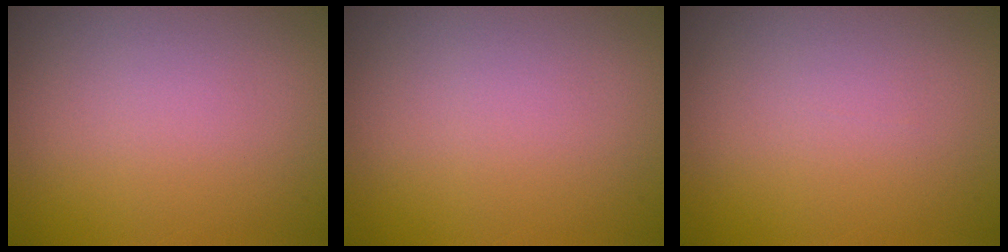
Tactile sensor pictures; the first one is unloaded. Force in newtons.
{"total": 0.0}
{"total": 0.0}